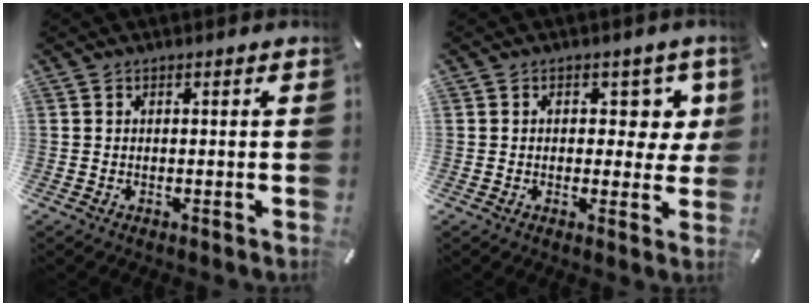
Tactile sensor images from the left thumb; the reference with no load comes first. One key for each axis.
{"total": 6.2, "fx": 1.8, "fy": 4.5, "fz": 3.9, "tx": -0.036, "ty": -0.002, "tz": 0.026}